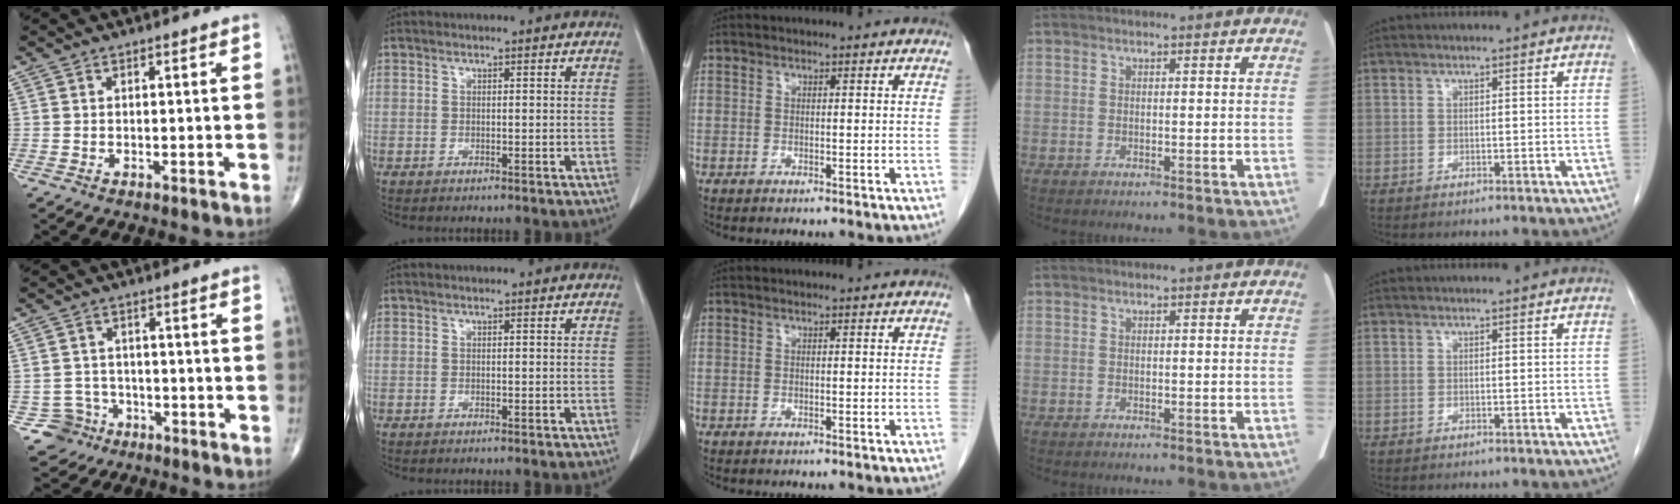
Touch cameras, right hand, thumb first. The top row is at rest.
{"thumb": {"total": 5.2, "force": [-2.6, 4.5, -0.1], "torque": [0.028, 0.021, -0.042]}}